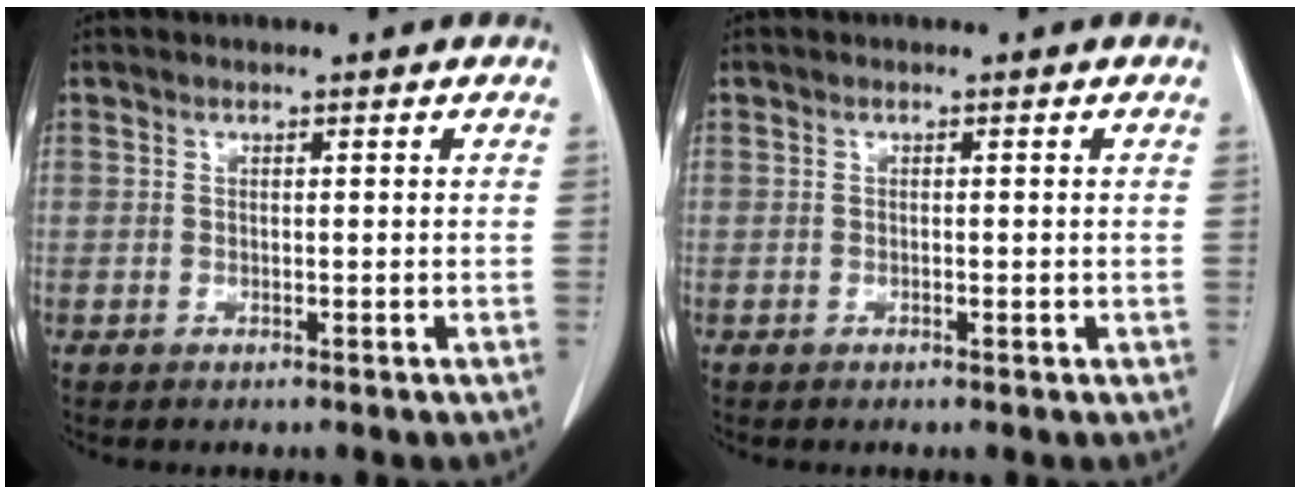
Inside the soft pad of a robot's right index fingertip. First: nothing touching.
{"total": 0.6, "force": [-0.2, 0.3, 0.5], "torque": [-0.011, 0.001, 0.000]}